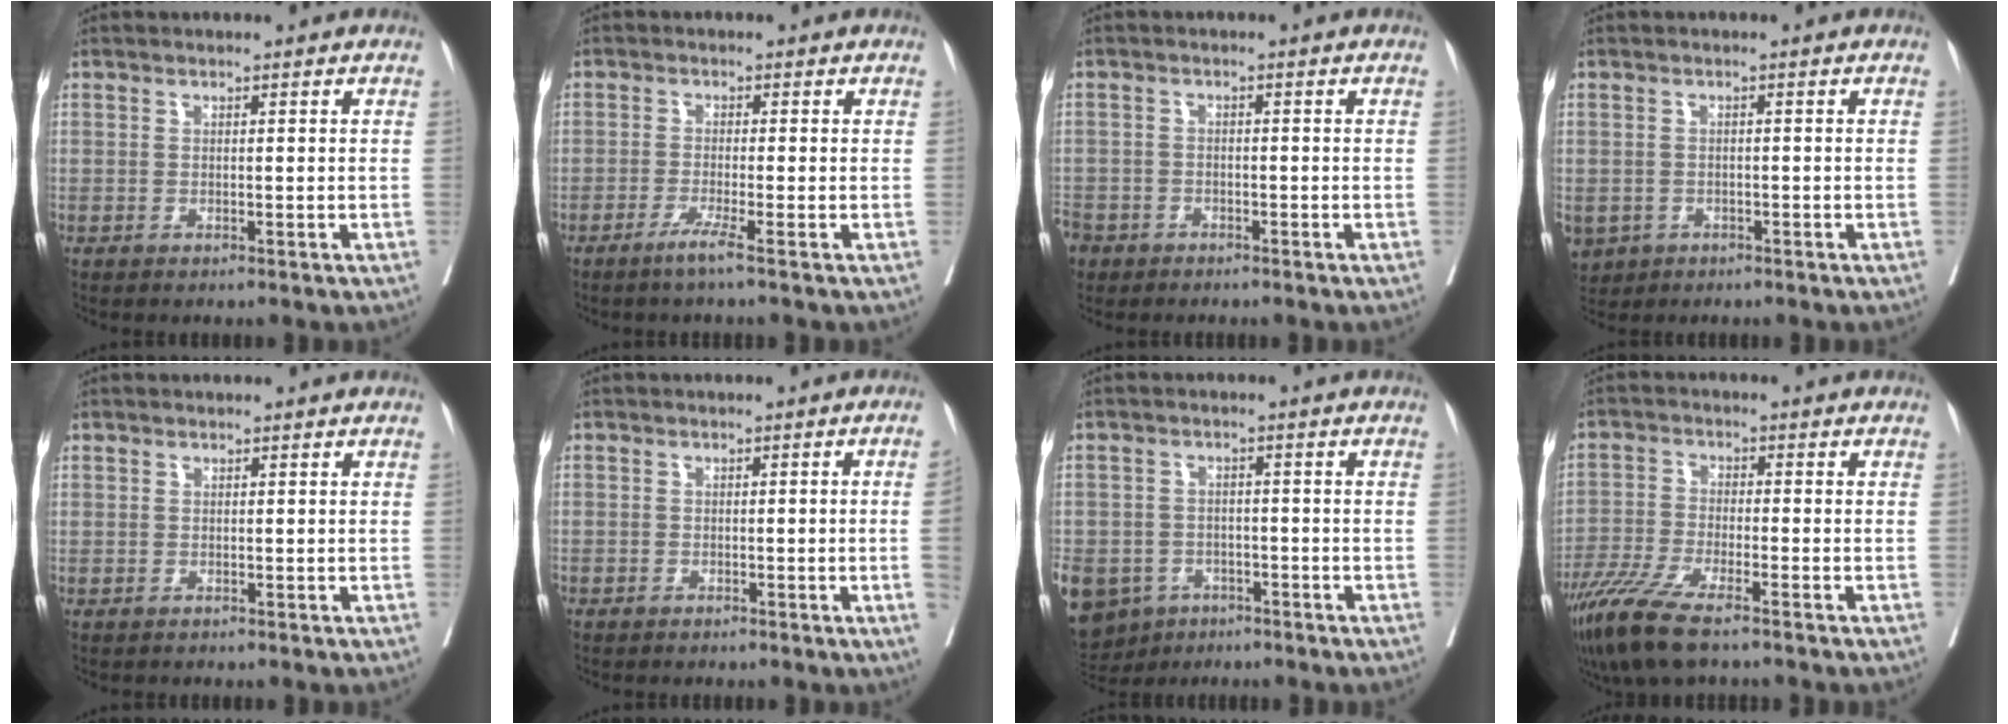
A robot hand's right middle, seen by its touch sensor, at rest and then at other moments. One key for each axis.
{"total": 2.6, "fx": -1.7, "fy": -0.8, "fz": 1.8, "tx": -0.035, "ty": -0.005, "tz": -0.036}
{"total": 6.5, "fx": -4.3, "fy": 4.6, "fz": 1.7, "tx": -0.055, "ty": -0.004, "tz": -0.080}
{"total": 5.8, "fx": -2.8, "fy": 4.7, "fz": 1.8, "tx": -0.043, "ty": -0.001, "tz": -0.040}
{"total": 0.5, "fx": 0.1, "fy": 0.5, "fz": -0.1, "tx": 0.012, "ty": 0.006, "tz": 0.002}
{"total": 2.3, "fx": -0.6, "fy": -0.3, "fz": 2.1, "tx": -0.026, "ty": 0.003, "tz": -0.011}
{"total": 13.2, "fx": -7.5, "fy": 9.9, "fz": 4.5, "tx": -0.129, "ty": -0.006, "tz": -0.106}
{"total": 9.3, "fx": -6.7, "fy": 1.3, "fz": 6.4, "tx": -0.124, "ty": -0.025, "tz": -0.122}